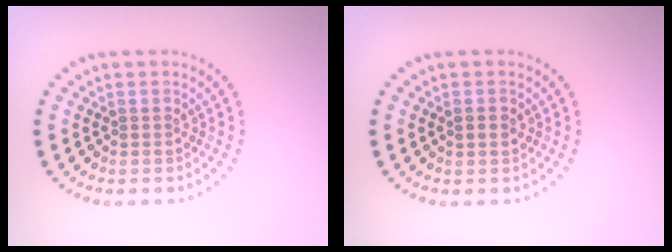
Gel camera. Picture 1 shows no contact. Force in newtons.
{"total": 1.1, "press": 1.0, "slide": 0.4}